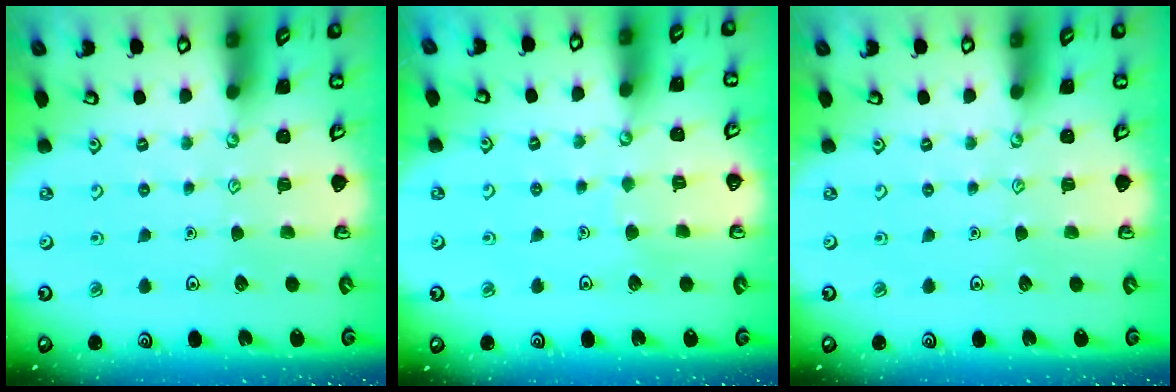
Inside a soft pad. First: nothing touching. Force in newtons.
{"total": 2.4, "press": 2.4, "slide": 0.1}
{"total": 0.0}